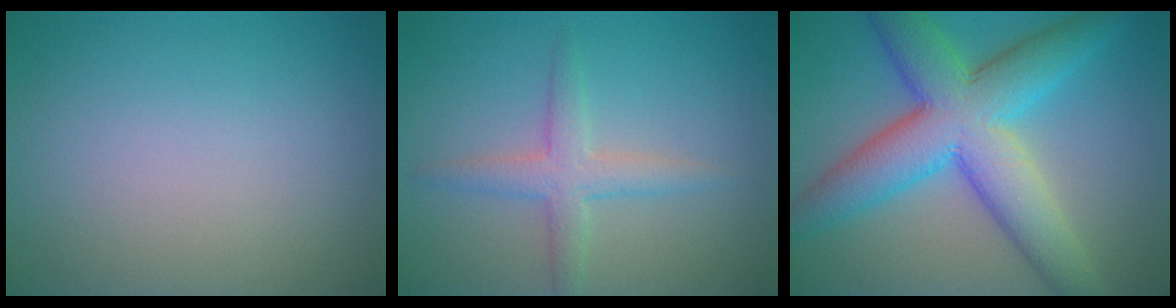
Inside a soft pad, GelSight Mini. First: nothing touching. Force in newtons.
{"total": 2.9, "press": 2.9, "slide": 0.1}
{"total": 10.0, "press": 10.0, "slide": 0.2}